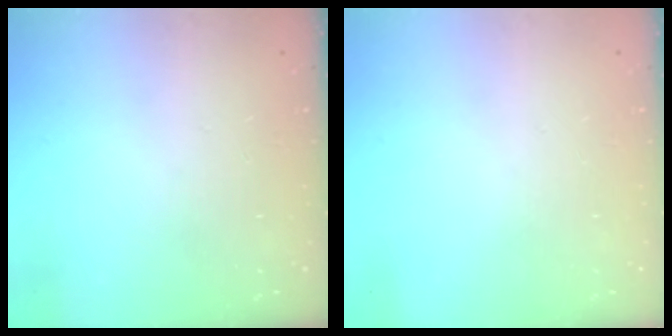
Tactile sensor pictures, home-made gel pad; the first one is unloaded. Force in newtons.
{"total": 0.0}